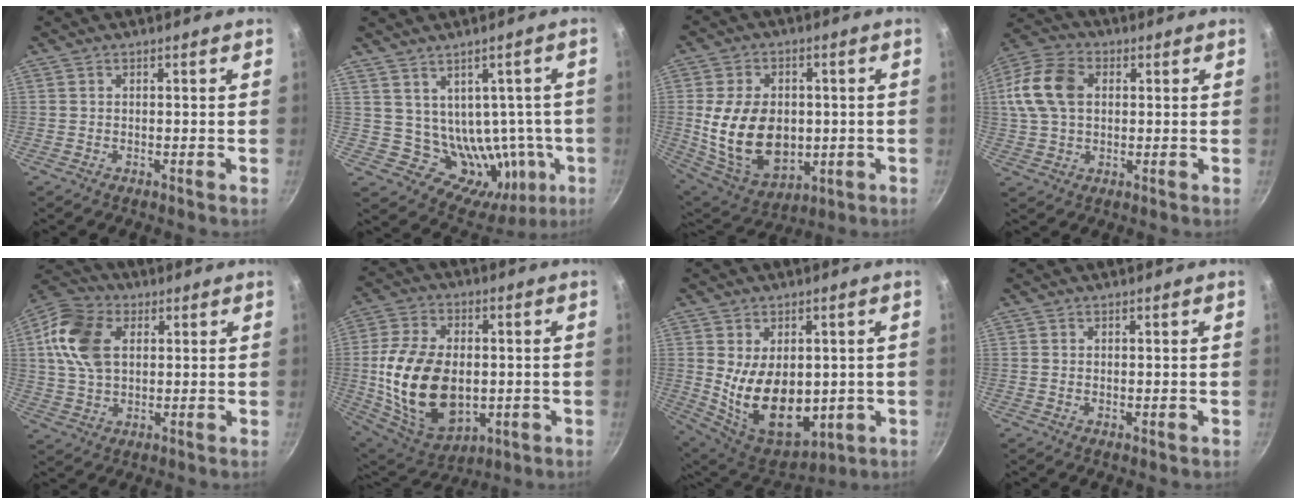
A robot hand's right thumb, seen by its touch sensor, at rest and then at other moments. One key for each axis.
{"total": 14.6, "fx": 0.7, "fy": 11.0, "fz": 9.6, "tx": -0.093, "ty": -0.014, "tz": 0.042}
{"total": 18.3, "fx": -0.8, "fy": 13.0, "fz": 12.8, "tx": -0.210, "ty": -0.006, "tz": 0.008}
{"total": 12.9, "fx": 2.3, "fy": 8.9, "fz": 9.1, "tx": -0.168, "ty": 0.015, "tz": 0.031}
{"total": 12.8, "fx": 2.6, "fy": 8.6, "fz": 9.2, "tx": -0.159, "ty": 0.009, "tz": 0.036}
{"total": 21.1, "fx": -1.4, "fy": 13.8, "fz": 16.0, "tx": -0.285, "ty": 0.000, "tz": -0.006}
{"total": 17.1, "fx": -0.2, "fy": 11.2, "fz": 13.0, "tx": -0.185, "ty": -0.029, "tz": 0.028}
{"total": 0.7, "fx": 0.2, "fy": 0.4, "fz": 0.5, "tx": -0.007, "ty": -0.003, "tz": 0.000}